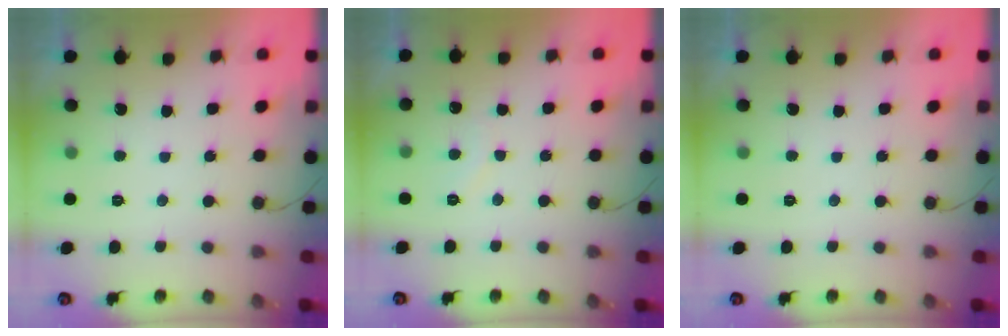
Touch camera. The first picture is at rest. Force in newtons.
{"total": 5.6, "press": 5.6, "slide": 0.3}
{"total": 0.0}